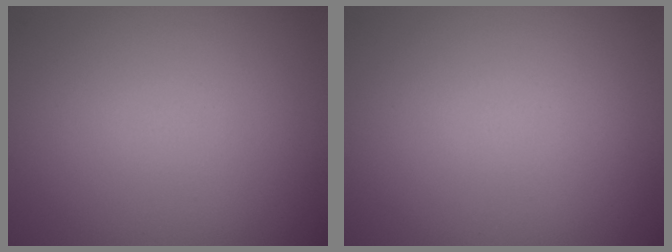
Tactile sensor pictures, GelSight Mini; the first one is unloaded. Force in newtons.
{"total": 0.0}